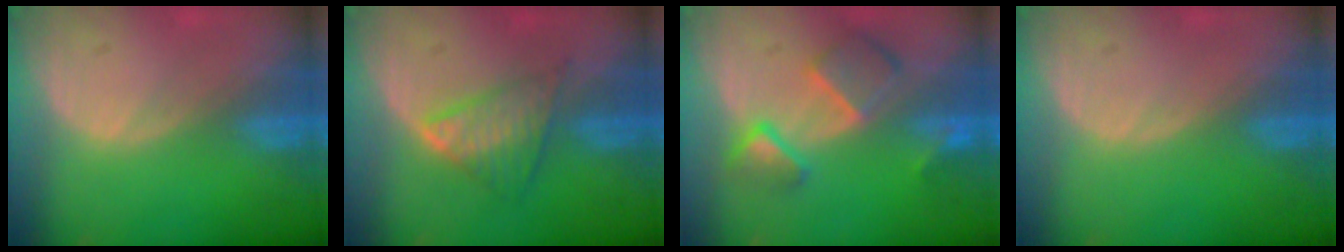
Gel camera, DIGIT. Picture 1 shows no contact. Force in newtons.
{"total": 5.8, "press": 5.5, "slide": 2.1}
{"total": 7.7, "press": 6.7, "slide": 3.9}
{"total": 0.0}